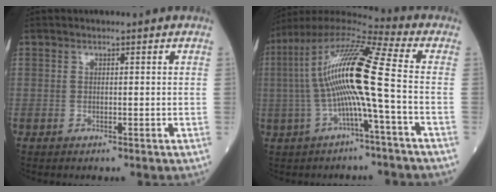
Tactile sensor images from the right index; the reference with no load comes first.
{"total": 14.5, "force": [-1.1, -0.3, 14.5], "torque": [-0.280, 0.030, -0.032]}